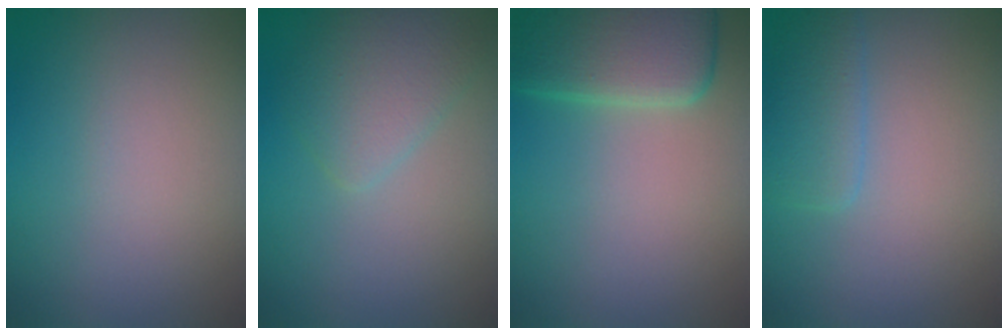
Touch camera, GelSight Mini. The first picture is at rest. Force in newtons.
{"total": 2.9, "press": 2.9, "slide": 0.0}
{"total": 6.8, "press": 6.8, "slide": 0.5}
{"total": 2.3, "press": 2.3, "slide": 0.2}